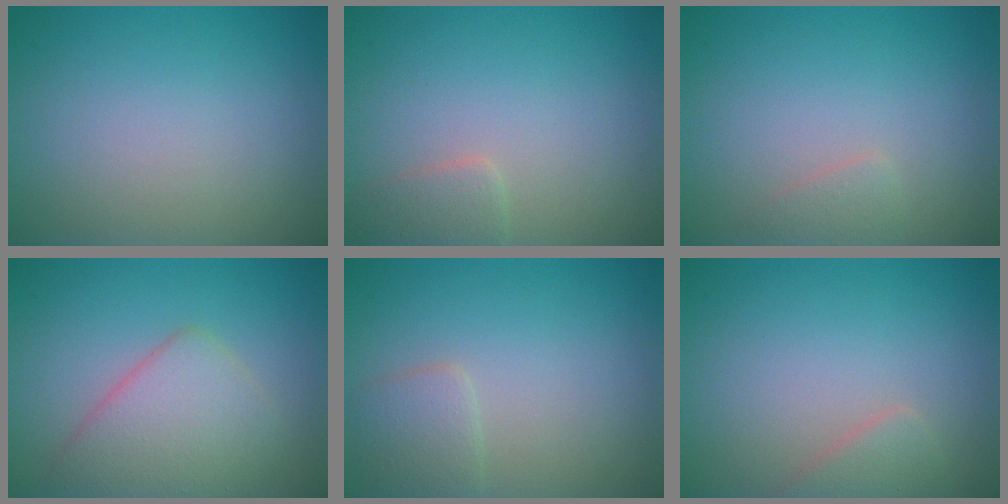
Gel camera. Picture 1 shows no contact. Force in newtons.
{"total": 1.7, "press": 1.7, "slide": 0.1}
{"total": 1.0, "press": 1.0, "slide": 0.1}
{"total": 4.8, "press": 4.8, "slide": 0.2}
{"total": 1.9, "press": 1.9, "slide": 0.1}
{"total": 1.8, "press": 1.8, "slide": 0.1}